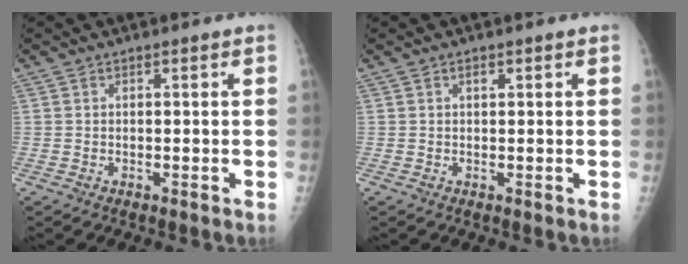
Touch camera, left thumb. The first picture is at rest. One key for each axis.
{"total": 0.6, "fx": 0.3, "fy": 0.4, "fz": 0.4, "tx": -0.002, "ty": 0.000, "tz": 0.004}